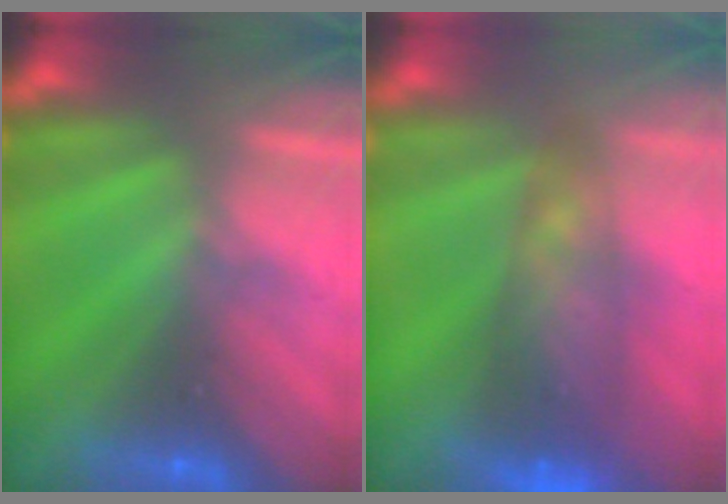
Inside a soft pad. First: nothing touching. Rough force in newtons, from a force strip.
{"total": 7.4}